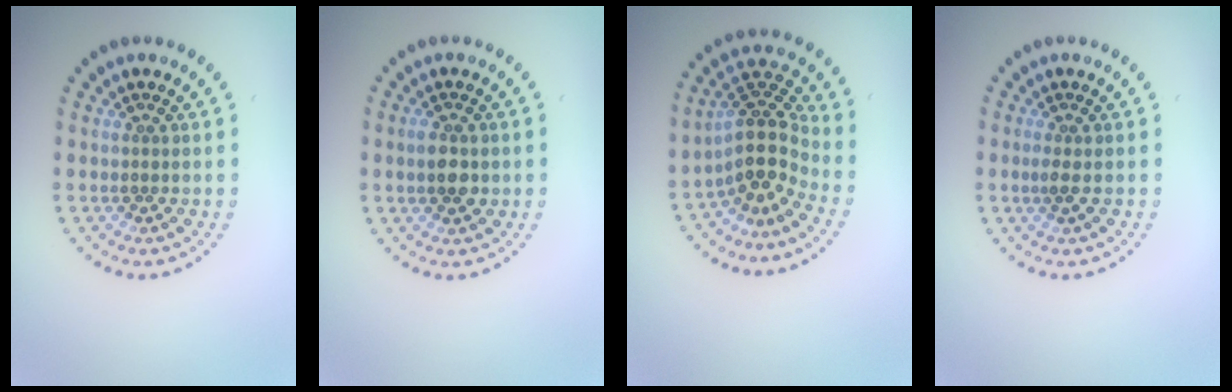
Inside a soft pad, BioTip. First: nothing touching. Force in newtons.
{"total": 2.5, "press": 2.5, "slide": 0.2}
{"total": 4.8, "press": 3.6, "slide": 3.2}
{"total": 1.0, "press": 0.8, "slide": 0.6}